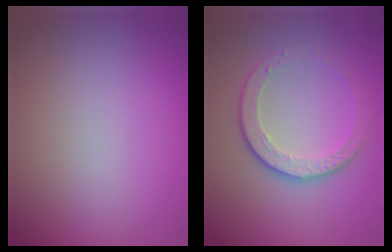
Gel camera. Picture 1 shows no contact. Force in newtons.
{"total": 4.3, "press": 3.0, "slide": 3.1}